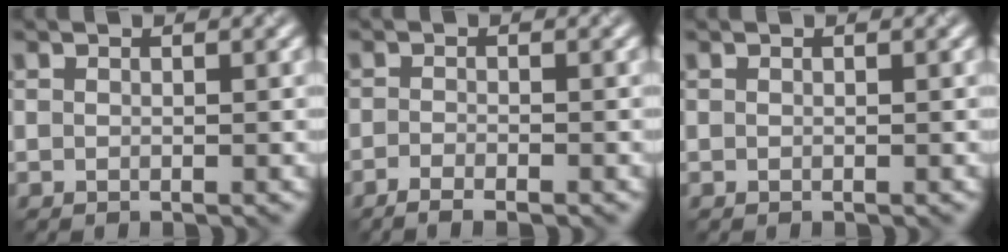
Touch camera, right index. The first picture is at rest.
{"total": 2.8, "force": [-2.1, 0.5, 1.8], "torque": [-0.039, 0.003, -0.031]}
{"total": 0.0}